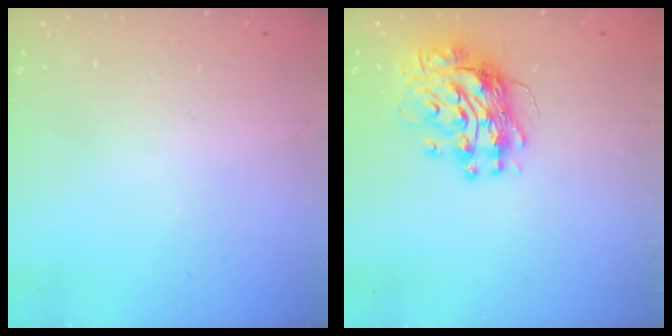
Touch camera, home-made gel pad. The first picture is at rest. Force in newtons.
{"total": 11.6, "press": 11.6, "slide": 1.2}